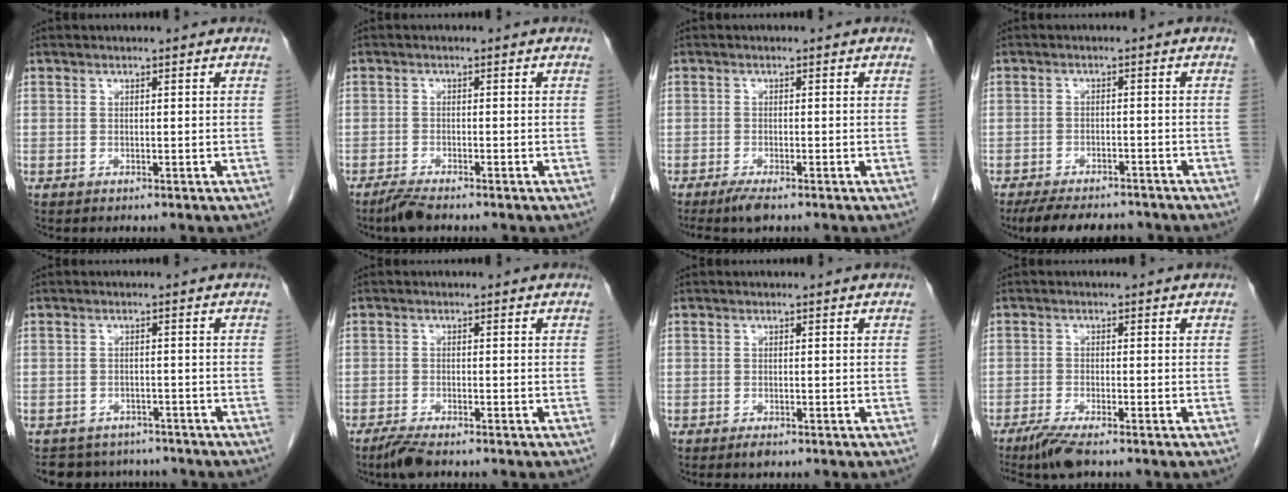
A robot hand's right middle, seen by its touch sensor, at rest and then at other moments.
{"total": 2.6, "force": [-2.2, 0.2, 1.3], "torque": [-0.034, -0.007, -0.043]}
{"total": 3.0, "force": [-2.3, 0.4, 2.0], "torque": [-0.040, -0.008, -0.042]}
{"total": 10.4, "force": [-9.1, 3.1, 4.0], "torque": [-0.066, -0.005, -0.126]}
{"total": 7.5, "force": [-6.7, 3.1, 0.8], "torque": [-0.013, 0.008, -0.083]}
{"total": 2.9, "force": [-2.4, 0.3, 1.6], "torque": [-0.038, -0.008, -0.046]}
{"total": 1.0, "force": [-0.8, 0.2, 0.6], "torque": [-0.013, -0.002, -0.011]}
{"total": 4.6, "force": [-3.6, 0.2, 3.0], "torque": [-0.058, -0.013, -0.066]}